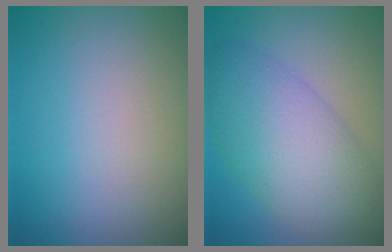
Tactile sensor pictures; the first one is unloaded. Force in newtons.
{"total": 7.2, "press": 7.2, "slide": 0.1}